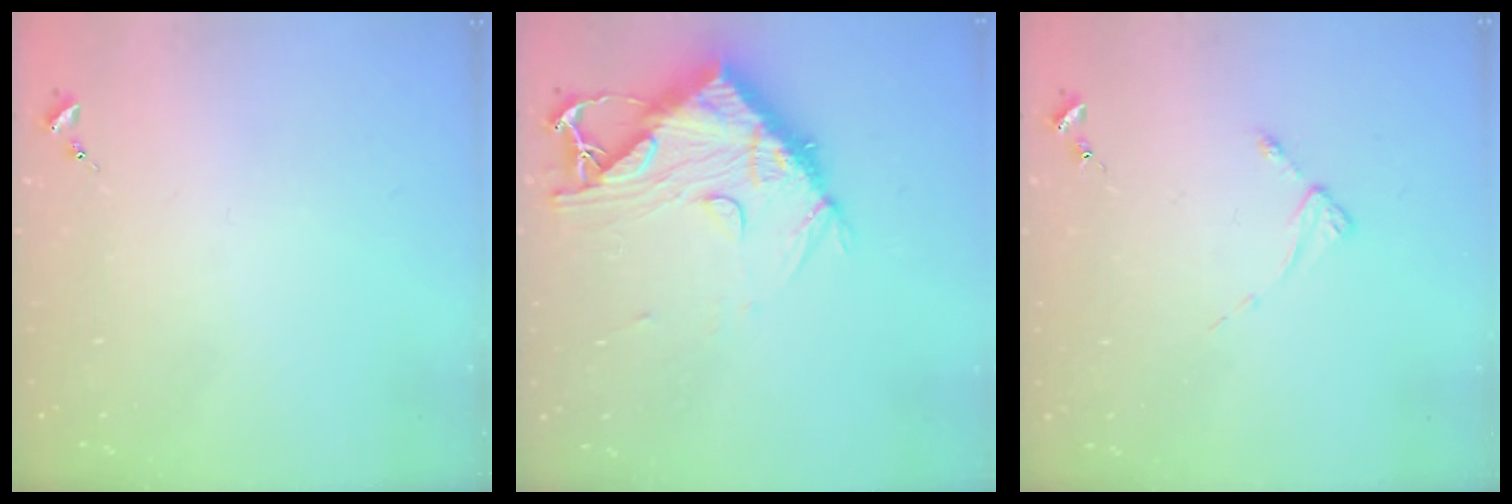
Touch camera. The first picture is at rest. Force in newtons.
{"total": 13.2, "press": 13.1, "slide": 1.4}
{"total": 2.5, "press": 2.5, "slide": 0.3}